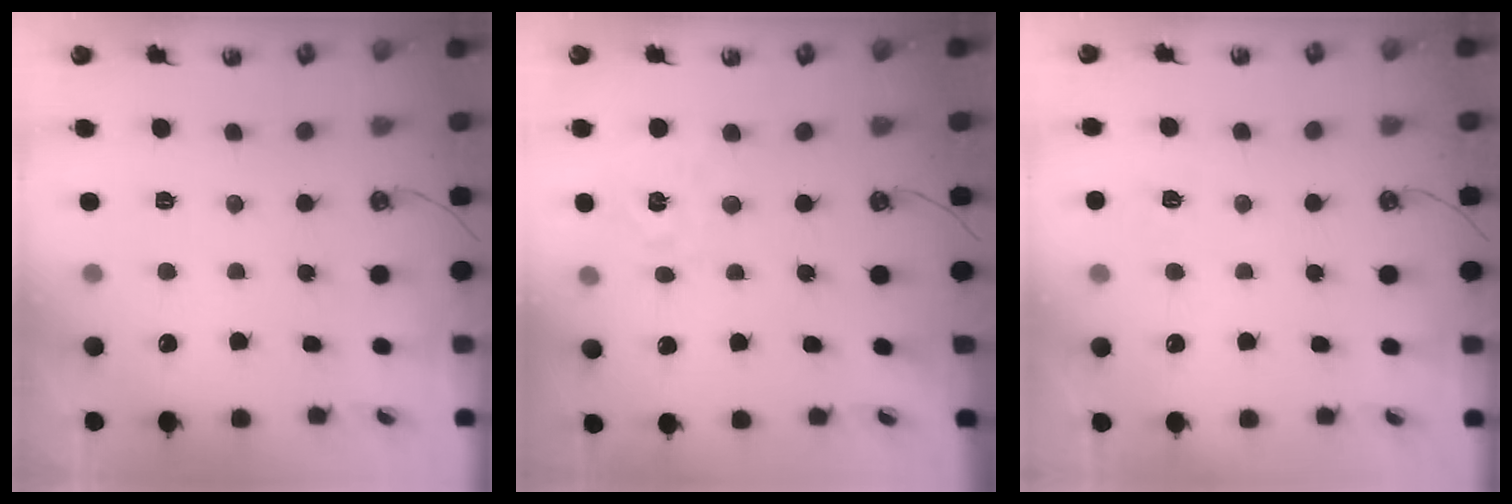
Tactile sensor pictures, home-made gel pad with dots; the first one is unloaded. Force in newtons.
{"total": 5.5, "press": 5.5, "slide": 0.4}
{"total": 5.5, "press": 5.5, "slide": 0.5}